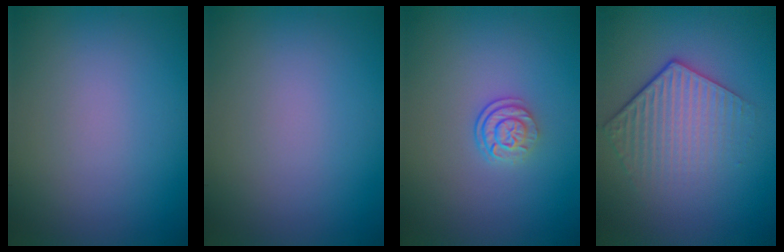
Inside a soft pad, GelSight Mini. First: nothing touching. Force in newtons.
{"total": 0.0}
{"total": 2.4, "press": 1.8, "slide": 1.7}
{"total": 4.4, "press": 3.2, "slide": 3.0}